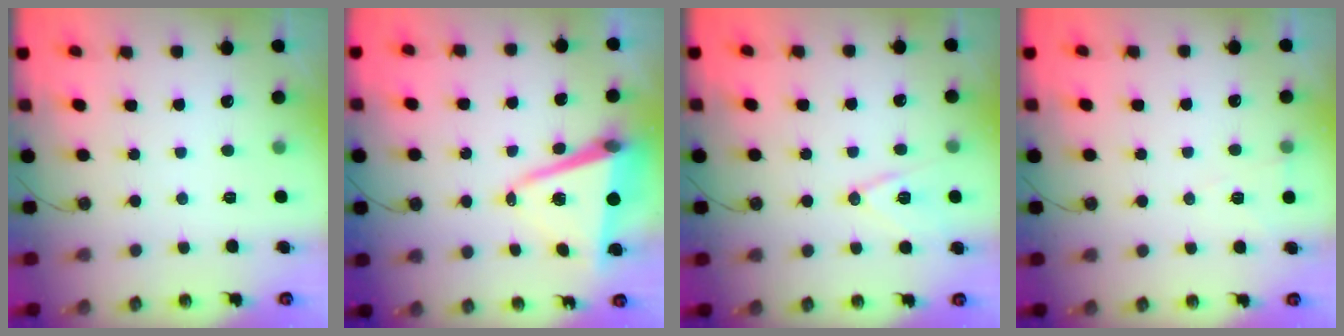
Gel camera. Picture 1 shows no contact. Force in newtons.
{"total": 10.9, "press": 10.3, "slide": 3.3}
{"total": 11.2, "press": 10.7, "slide": 3.4}
{"total": 5.5, "press": 3.3, "slide": 4.4}